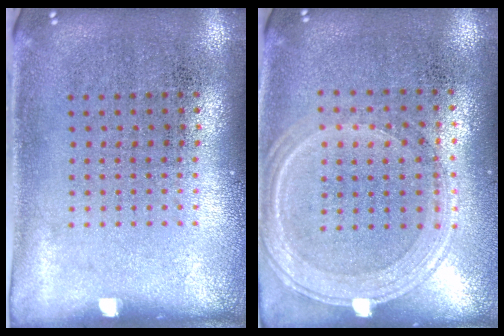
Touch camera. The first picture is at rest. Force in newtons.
{"total": 1.2, "press": 1.2, "slide": 0.3}